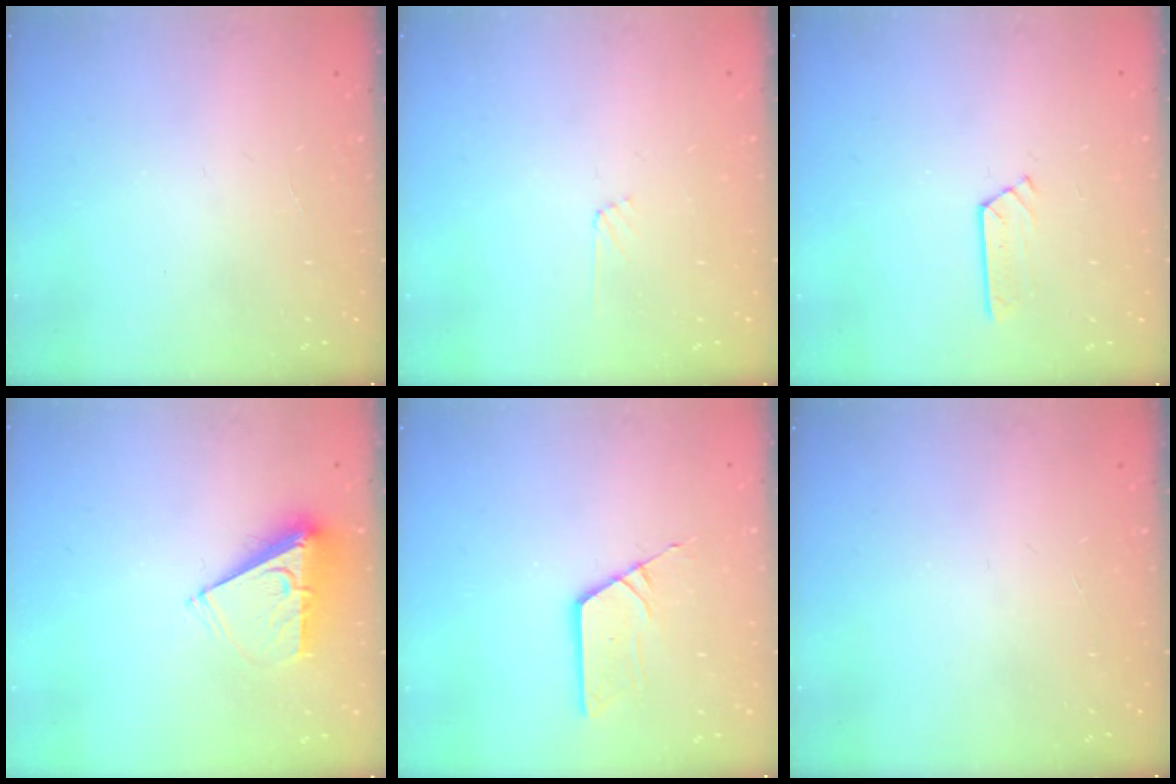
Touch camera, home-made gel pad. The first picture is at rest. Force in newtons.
{"total": 4.6, "press": 4.6, "slide": 0.5}
{"total": 2.4, "press": 2.4, "slide": 0.1}
{"total": 6.7, "press": 6.7, "slide": 0.7}
{"total": 4.8, "press": 4.7, "slide": 0.2}
{"total": 0.0}